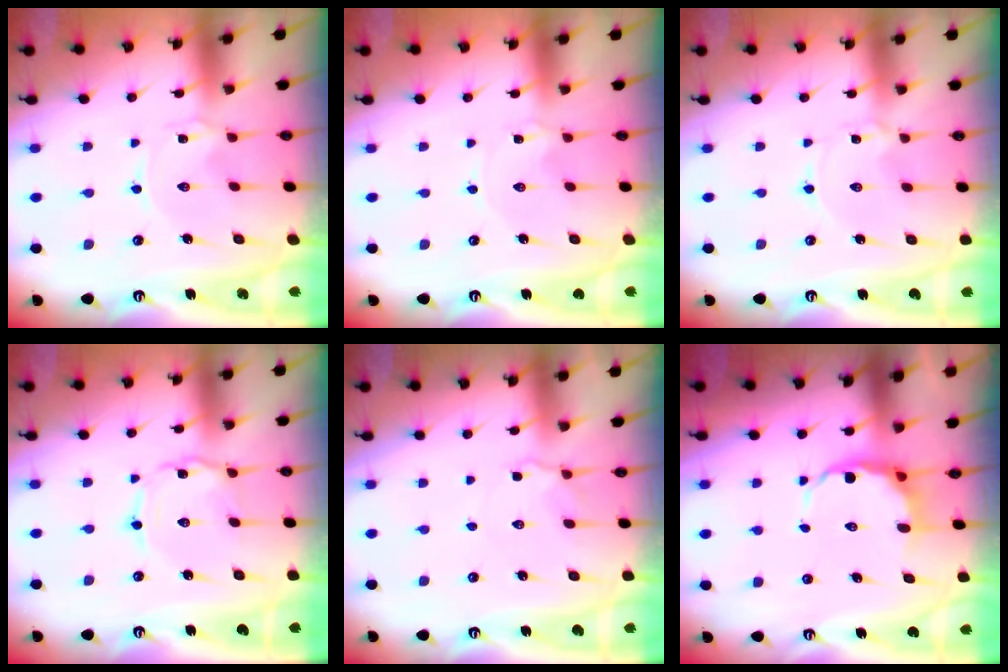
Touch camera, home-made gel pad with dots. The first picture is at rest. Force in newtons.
{"total": 1.1, "press": 1.1, "slide": 0.2}
{"total": 0.9, "press": 0.9, "slide": 0.1}
{"total": 1.2, "press": 1.1, "slide": 0.2}
{"total": 3.3, "press": 3.2, "slide": 1.0}
{"total": 7.3, "press": 7.1, "slide": 1.8}